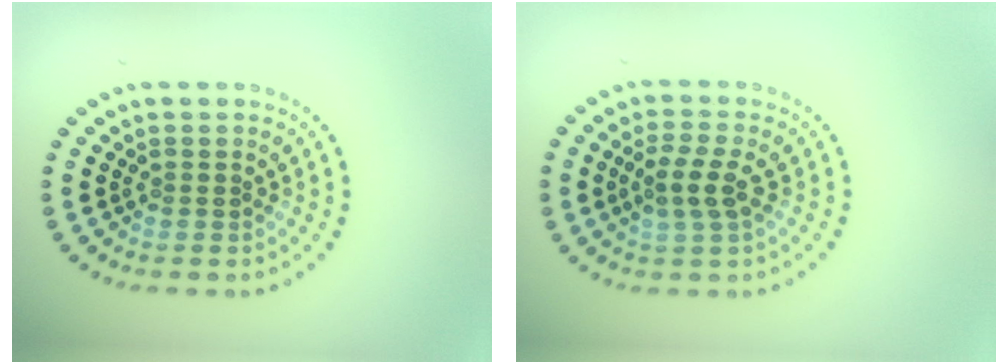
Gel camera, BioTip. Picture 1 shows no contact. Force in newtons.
{"total": 2.7, "press": 2.5, "slide": 1.0}